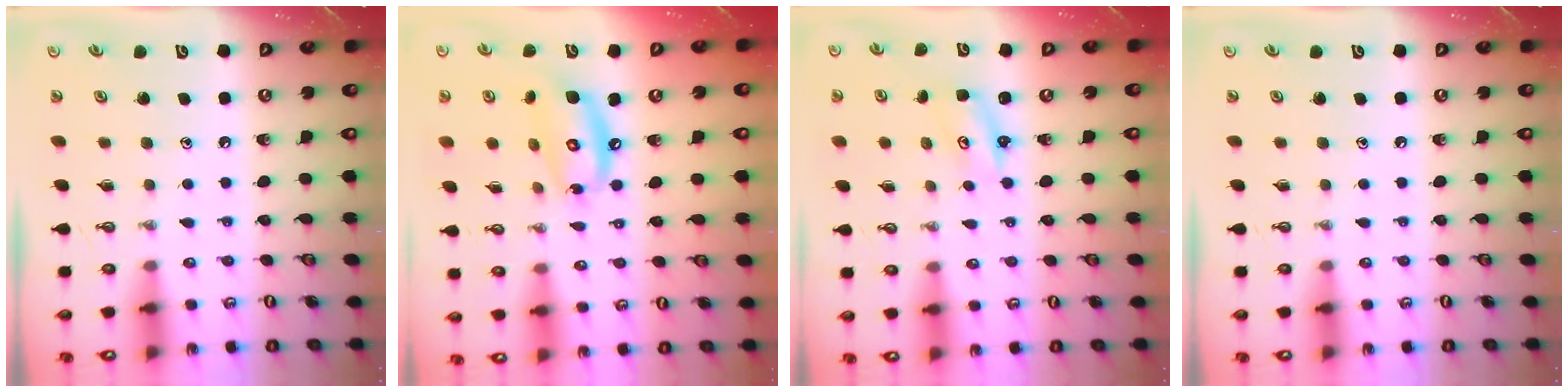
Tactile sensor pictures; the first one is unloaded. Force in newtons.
{"total": 12.2, "press": 12.1, "slide": 1.2}
{"total": 2.6, "press": 2.6, "slide": 0.2}
{"total": 0.0}